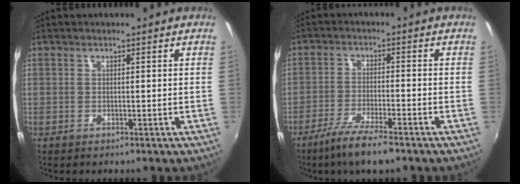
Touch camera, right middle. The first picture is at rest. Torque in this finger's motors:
{"motor_torque": [1.02, -0.89, 0.17, 0.06]}